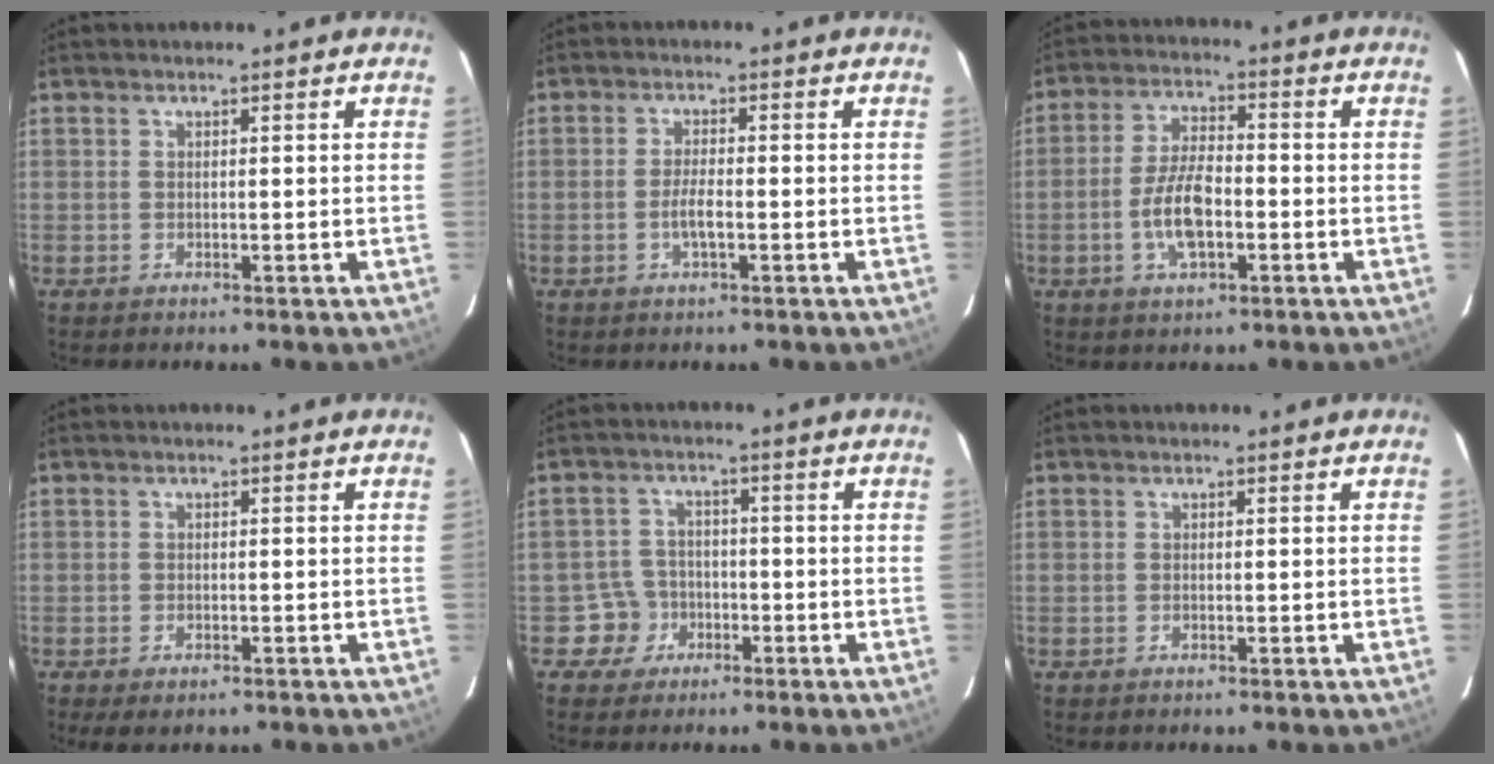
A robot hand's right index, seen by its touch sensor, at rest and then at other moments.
{"total": 3.1, "force": [-1.1, 0.7, 2.8], "torque": [-0.057, -0.003, -0.020]}
{"total": 8.7, "force": [-2.5, 3.6, 7.5], "torque": [-0.152, 0.004, -0.046]}
{"total": 3.4, "force": [-2.2, 1.5, 2.1], "torque": [-0.046, -0.012, -0.036]}
{"total": 4.8, "force": [-2.2, 4.3, -0.2], "torque": [-0.001, 0.023, -0.036]}
{"total": 0.0}